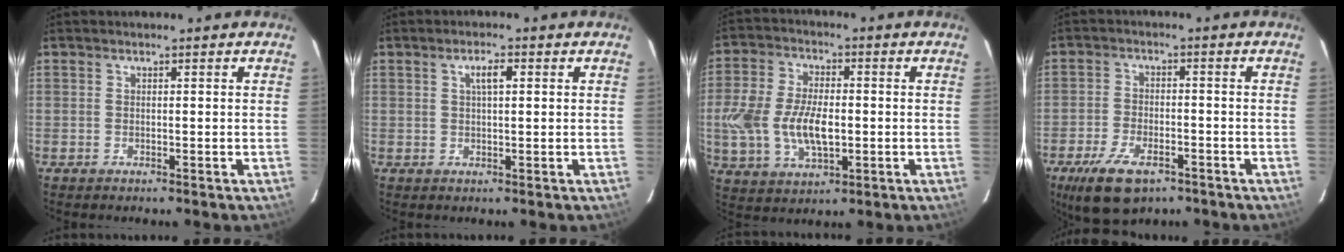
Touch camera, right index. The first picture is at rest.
{"total": 2.7, "force": [0.9, 0.8, 2.5], "torque": [-0.046, 0.007, 0.016]}
{"total": 13.8, "force": [-1.8, 7.5, 11.5], "torque": [-0.243, -0.004, -0.030]}
{"total": 11.1, "force": [-7.0, 5.3, 6.8], "torque": [-0.157, -0.017, -0.119]}